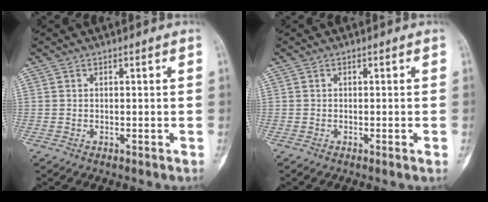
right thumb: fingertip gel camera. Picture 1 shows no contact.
{"total": 0.8, "force": [-0.3, -0.2, 0.7], "torque": [-0.013, -0.002, -0.004]}